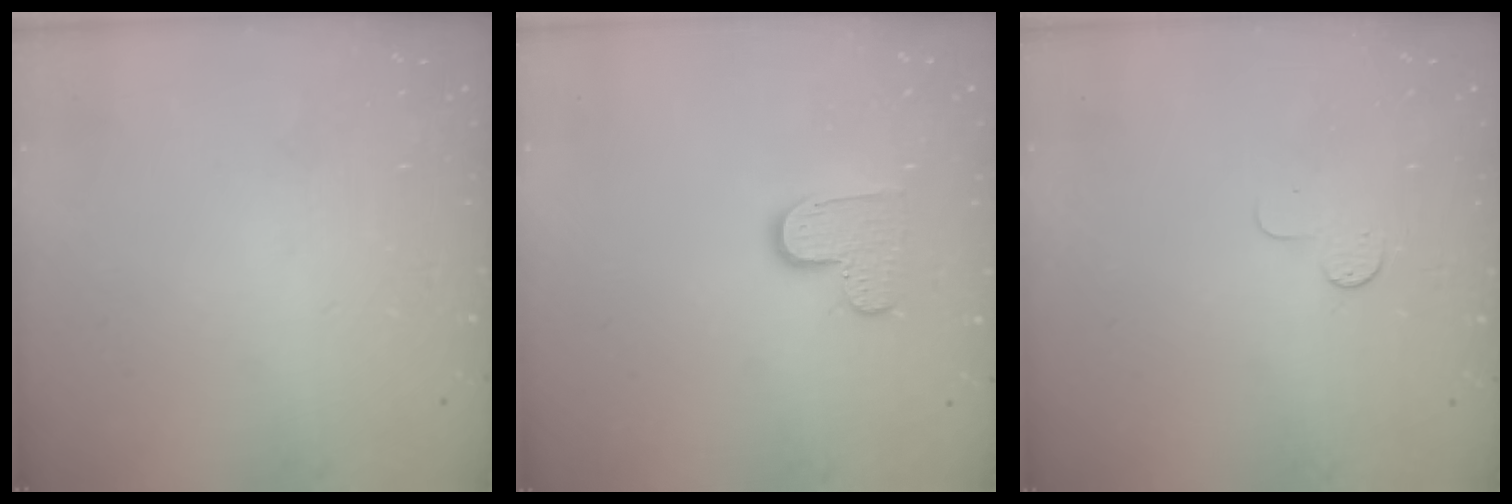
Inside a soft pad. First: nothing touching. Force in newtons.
{"total": 8.2, "press": 8.1, "slide": 0.2}
{"total": 5.0, "press": 5.0, "slide": 0.4}